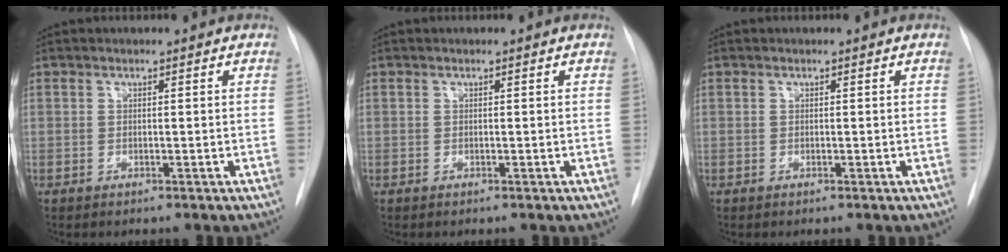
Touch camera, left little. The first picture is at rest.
{"total": 0.0}
{"total": 0.0}